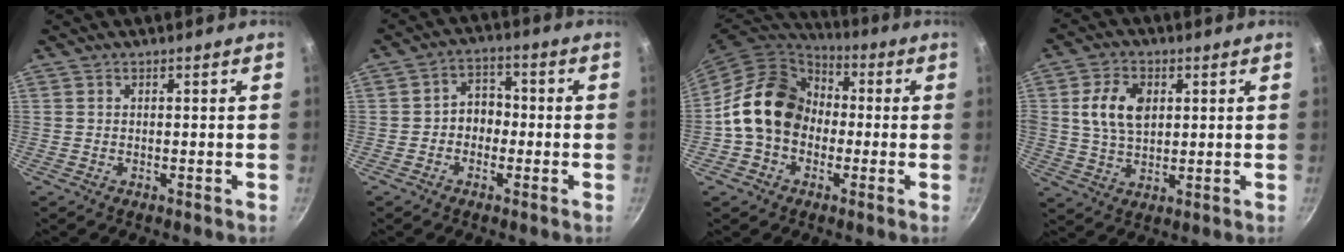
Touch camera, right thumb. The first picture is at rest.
{"total": 5.4, "force": [-1.0, 4.4, 3.0], "torque": [-0.006, 0.022, -0.024]}
{"total": 16.3, "force": [-0.8, 13.2, 9.6], "torque": [-0.130, 0.045, -0.028]}
{"total": 9.3, "force": [2.2, 6.2, 6.6], "torque": [-0.111, -0.003, 0.041]}